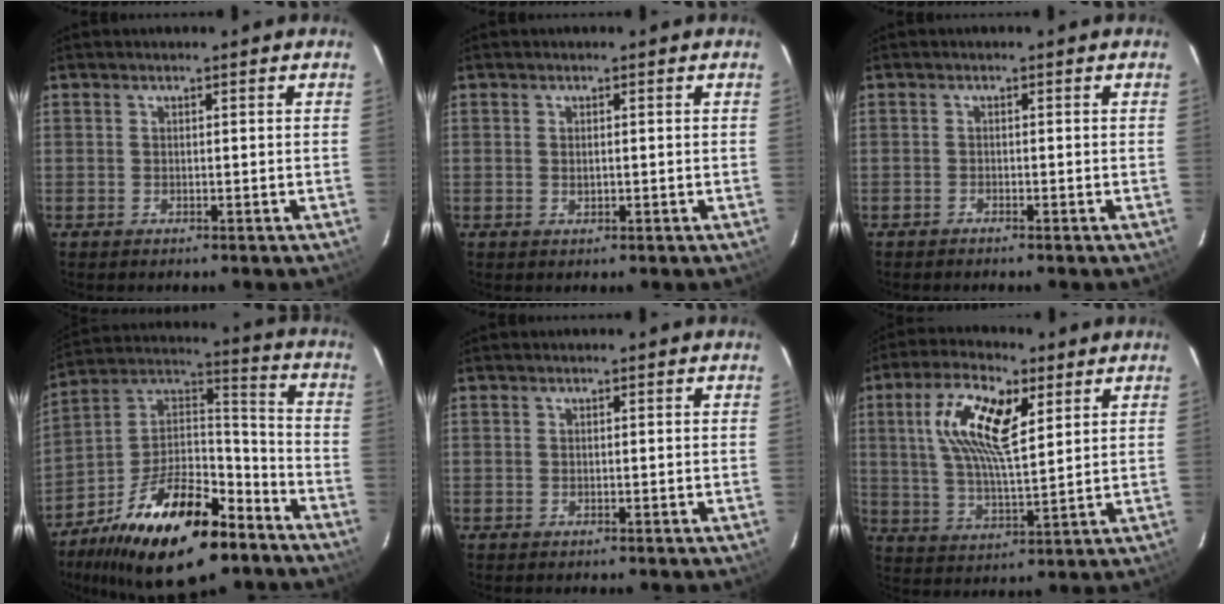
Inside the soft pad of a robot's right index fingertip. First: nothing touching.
{"total": 1.3, "force": [0.0, 0.8, 1.1], "torque": [-0.016, 0.002, 0.003]}
{"total": 1.3, "force": [-1.2, 0.4, 0.5], "torque": [-0.018, -0.001, -0.021]}
{"total": 26.1, "force": [-15.8, 11.3, 17.3], "torque": [-0.320, 0.018, -0.250]}
{"total": 0.0}
{"total": 13.5, "force": [5.1, 4.9, 11.5], "torque": [-0.224, 0.017, 0.096]}